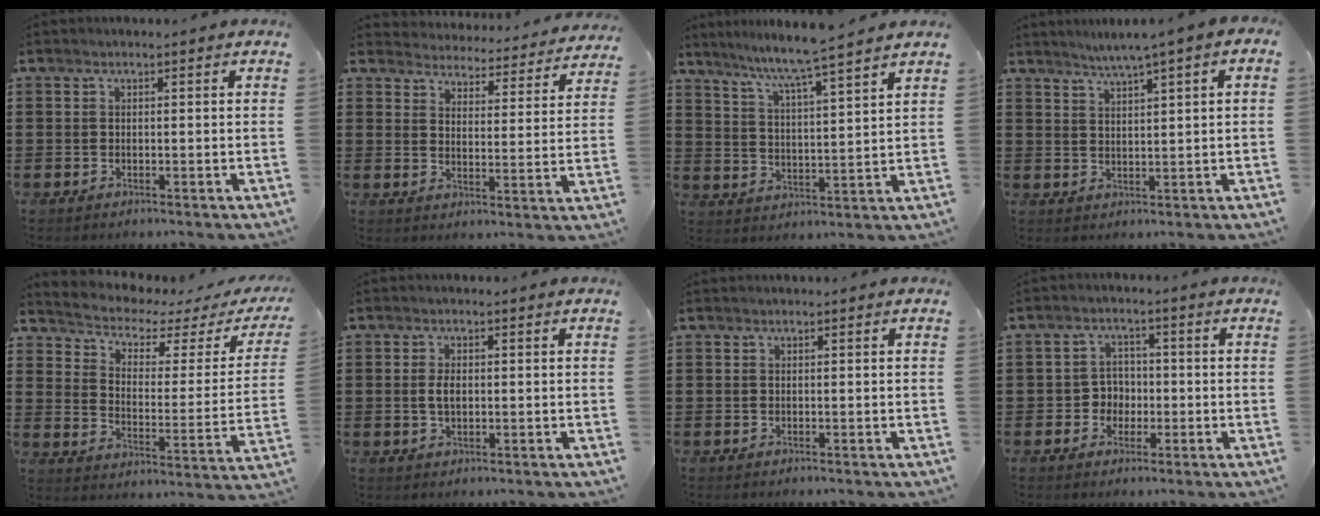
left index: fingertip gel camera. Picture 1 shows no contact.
{"total": 4.3, "force": [4.3, 0.0, -0.4], "torque": [-0.012, -0.043, 0.069]}
{"total": 6.1, "force": [5.5, -1.4, 2.1], "torque": [-0.064, -0.043, 0.089]}
{"total": 2.2, "force": [1.5, -0.4, 1.6], "torque": [-0.033, -0.007, 0.025]}
{"total": 2.8, "force": [2.2, 1.0, 1.6], "torque": [-0.049, -0.025, 0.026]}
{"total": 2.7, "force": [0.2, 1.3, 2.3], "torque": [-0.047, 0.006, 0.001]}
{"total": 0.0}
{"total": 3.6, "force": [-1.0, 3.3, 1.3], "torque": [-0.035, 0.005, -0.022]}